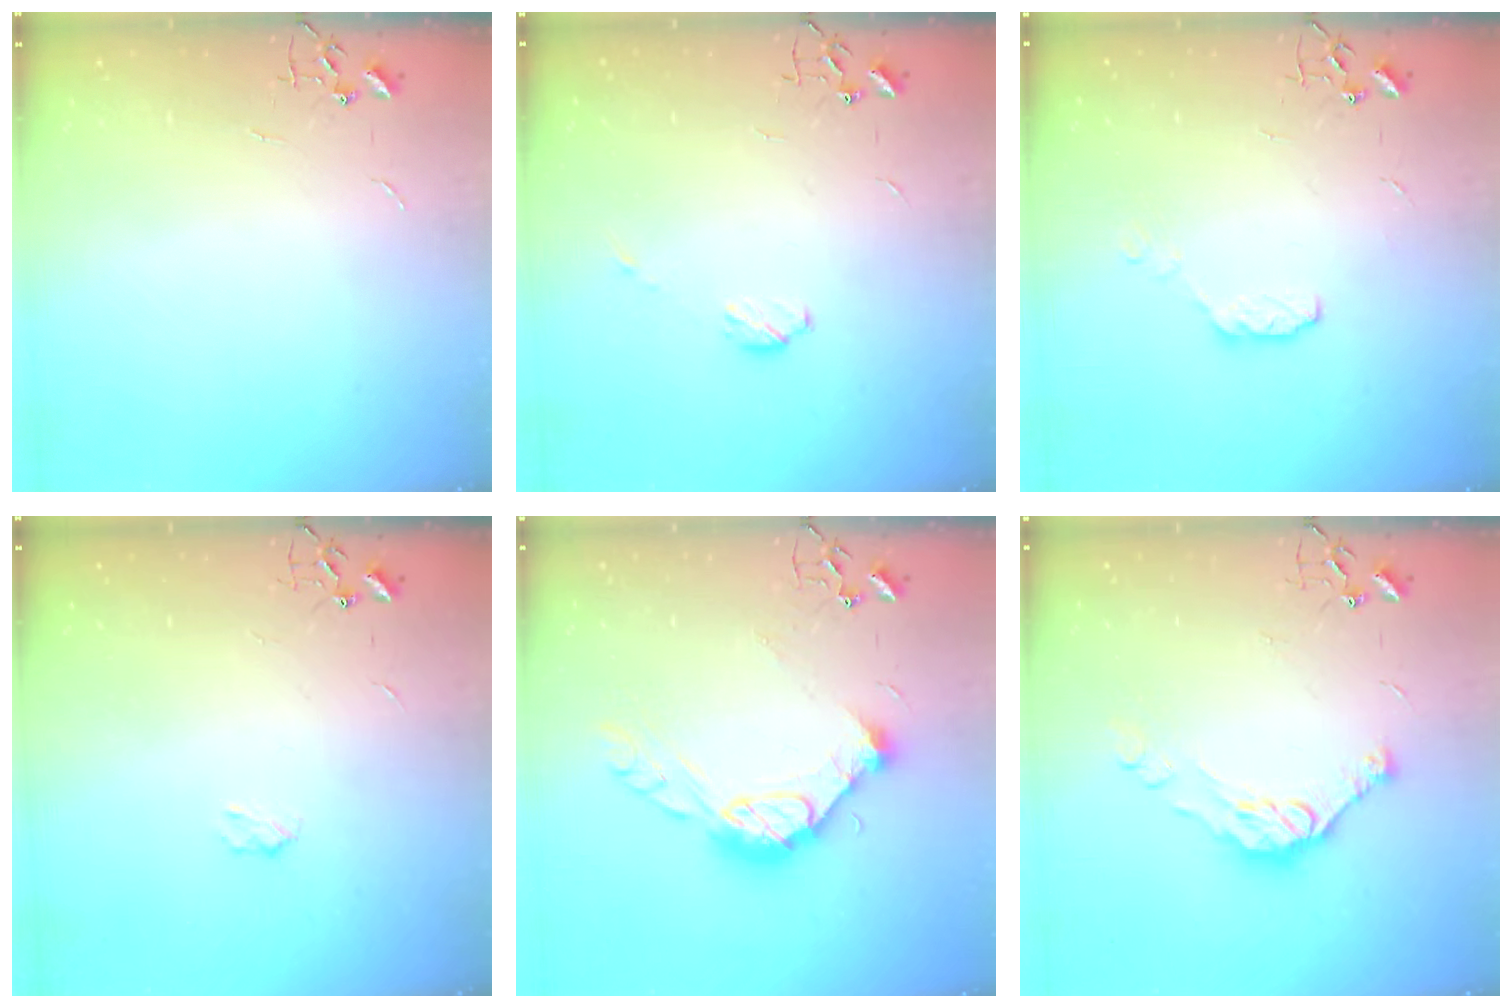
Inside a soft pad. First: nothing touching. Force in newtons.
{"total": 4.3, "press": 4.3, "slide": 0.7}
{"total": 5.8, "press": 5.8, "slide": 0.1}
{"total": 3.1, "press": 3.1, "slide": 0.5}
{"total": 14.0, "press": 14.0, "slide": 1.2}
{"total": 11.1, "press": 11.1, "slide": 0.8}